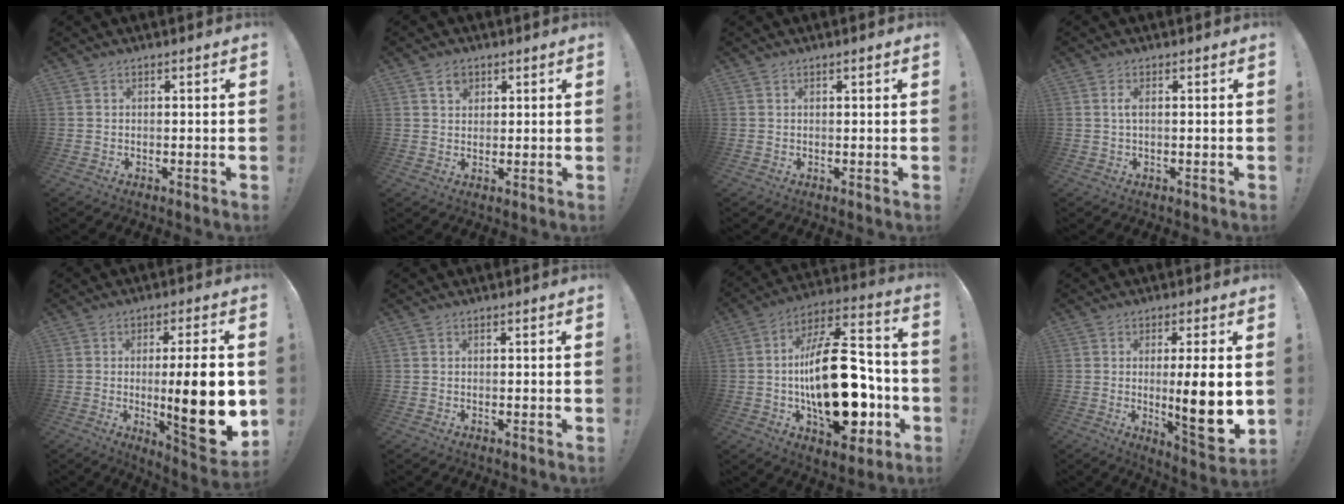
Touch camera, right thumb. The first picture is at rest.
{"total": 3.9, "force": [2.0, 2.9, 1.7], "torque": [-0.018, -0.004, 0.034]}
{"total": 0.7, "force": [0.5, 0.0, 0.5], "torque": [-0.002, -0.002, 0.006]}
{"total": 1.6, "force": [0.1, 0.1, 1.6], "torque": [-0.032, 0.001, 0.000]}
{"total": 18.6, "force": [-1.9, 3.2, 18.2], "torque": [-0.259, -0.011, -0.023]}
{"total": 0.0}
{"total": 29.7, "force": [-4.2, 14.1, 25.8], "torque": [-0.439, 0.031, -0.060]}
{"total": 12.7, "force": [-0.5, 2.0, 12.5], "torque": [-0.176, -0.015, -0.008]}